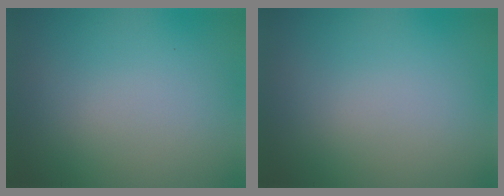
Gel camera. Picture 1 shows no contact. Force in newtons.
{"total": 0.0}